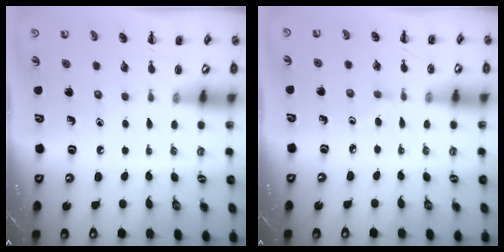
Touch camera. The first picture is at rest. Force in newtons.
{"total": 2.0, "press": 1.8, "slide": 0.8}